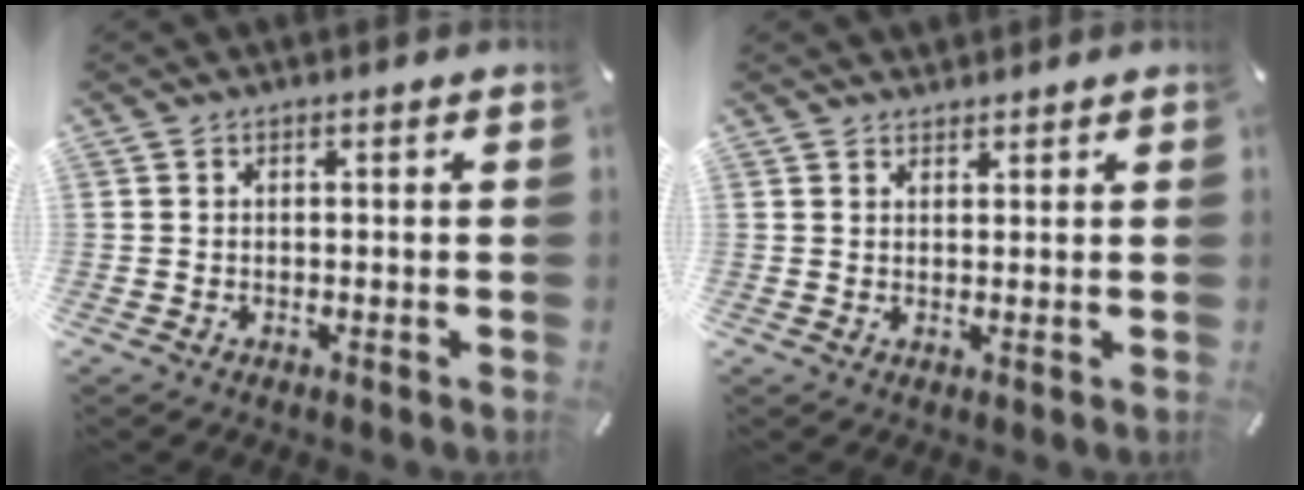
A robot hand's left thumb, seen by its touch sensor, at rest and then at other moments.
{"total": 1.6, "force": [1.4, 0.8, -0.2], "torque": [0.012, -0.003, 0.027]}